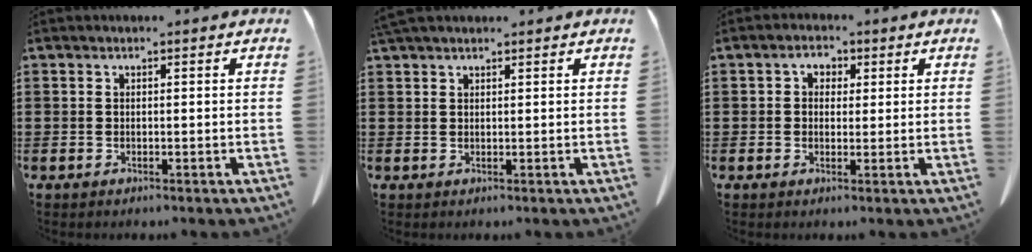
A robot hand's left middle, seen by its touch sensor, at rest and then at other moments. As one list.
[{"total": 1.5, "force": [1.3, 0.3, 0.5], "torque": [-0.014, 0.000, 0.026]}, {"total": 2.3, "force": [0.6, 1.9, 1.1], "torque": [-0.030, 0.009, 0.009]}]